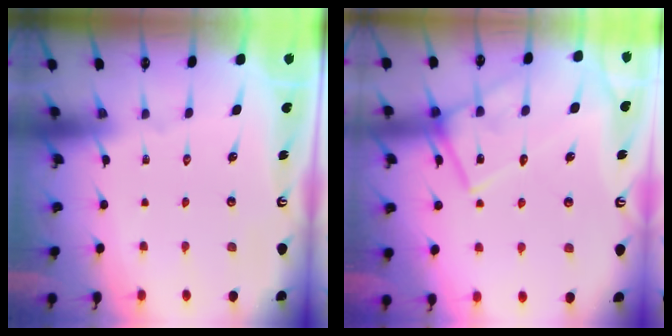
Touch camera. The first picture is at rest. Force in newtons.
{"total": 14.5, "press": 14.4, "slide": 1.3}